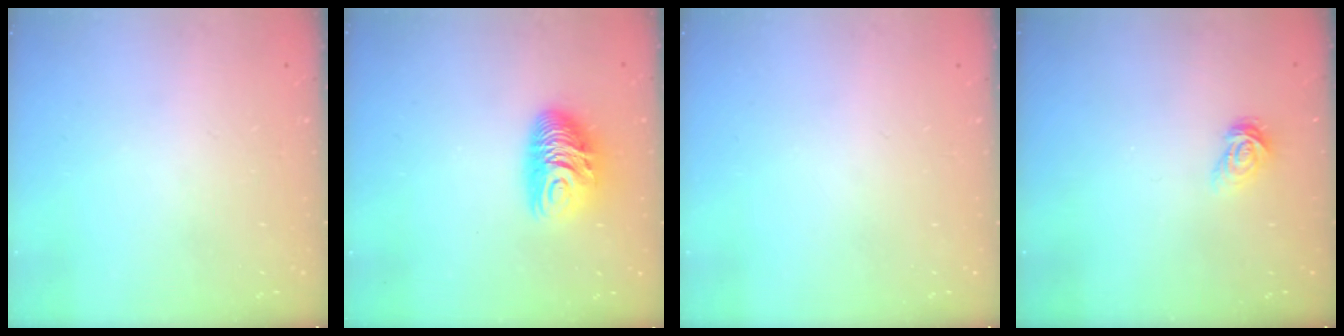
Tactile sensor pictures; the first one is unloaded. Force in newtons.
{"total": 10.2, "press": 10.2, "slide": 0.9}
{"total": 0.0}
{"total": 4.7, "press": 4.7, "slide": 0.4}